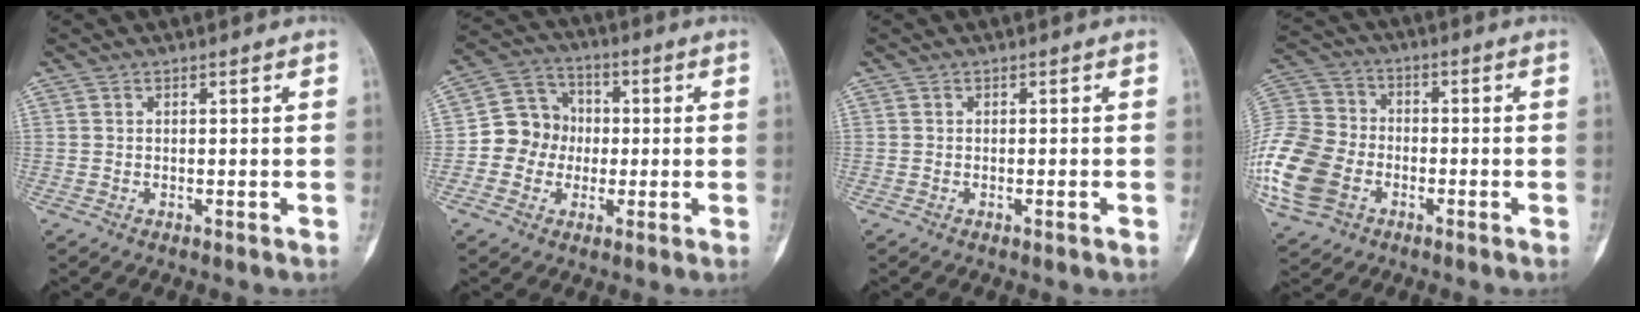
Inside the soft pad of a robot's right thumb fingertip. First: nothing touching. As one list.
[{"total": 9.3, "force": [-0.9, 8.6, 3.3], "torque": [-0.019, 0.027, -0.029]}, {"total": 0.8, "force": [-0.4, 0.0, 0.7], "torque": [-0.013, 0.001, -0.004]}, {"total": 17.8, "force": [-5.8, 13.2, 10.4], "torque": [-0.237, 0.021, -0.113]}]